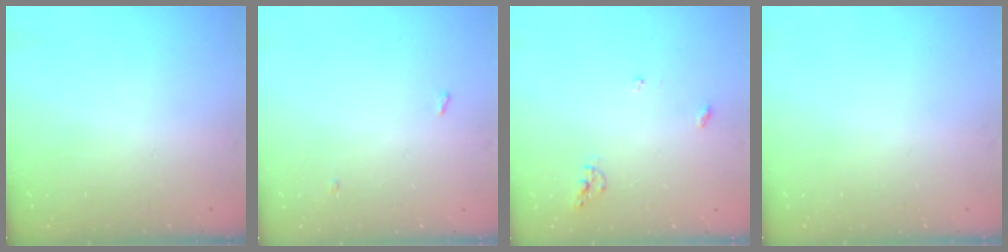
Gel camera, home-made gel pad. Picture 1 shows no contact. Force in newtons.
{"total": 6.9, "press": 2.8, "slide": 6.3}
{"total": 6.2, "press": 6.2, "slide": 0.1}
{"total": 0.0}